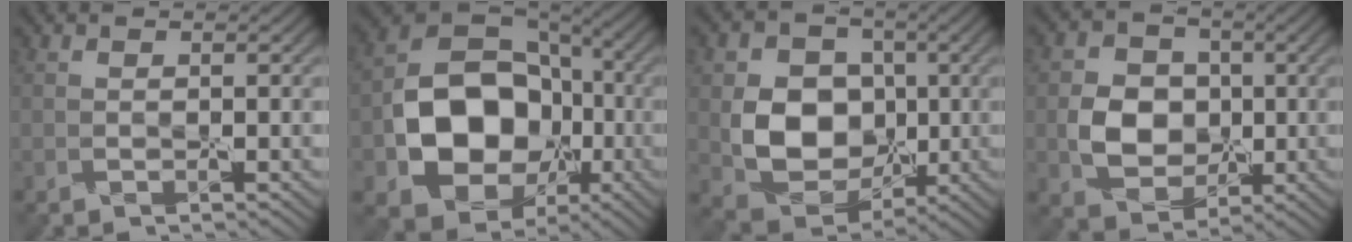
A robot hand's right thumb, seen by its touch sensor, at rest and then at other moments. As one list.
[{"total": 13.9, "force": [-3.1, 11.0, 8.0], "torque": [-0.140, -0.030, -0.051]}, {"total": 8.2, "force": [0.2, 7.0, 4.3], "torque": [-0.094, -0.005, -0.002]}, {"total": 5.2, "force": [0.0, 4.6, 2.4], "torque": [-0.051, 0.006, -0.013]}]